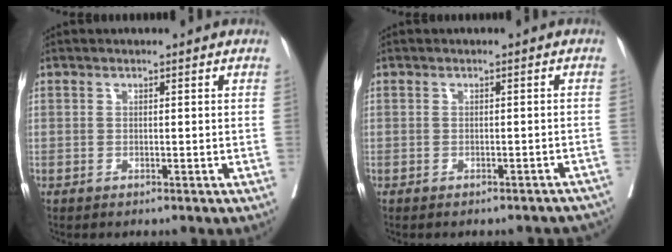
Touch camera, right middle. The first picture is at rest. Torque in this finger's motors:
{"motor_torque": [1.07, -1.07, 0.12, 0.04]}